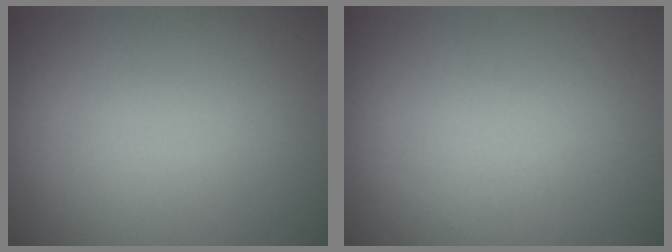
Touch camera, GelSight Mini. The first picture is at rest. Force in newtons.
{"total": 0.0}